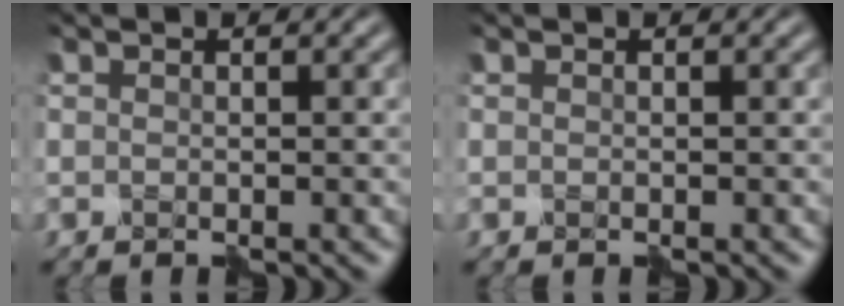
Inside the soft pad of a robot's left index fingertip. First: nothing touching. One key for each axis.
{"total": 0.0}